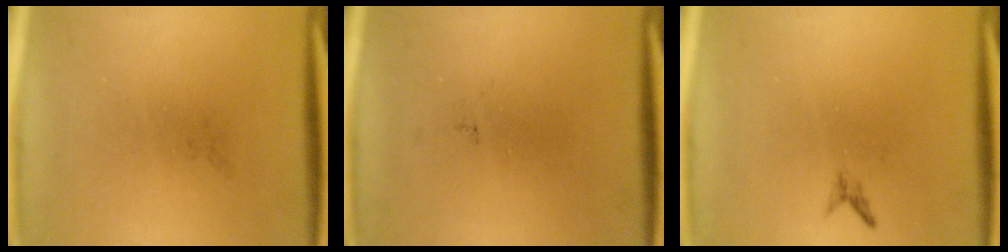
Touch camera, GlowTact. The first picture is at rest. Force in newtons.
{"total": 0.0}
{"total": 0.7}